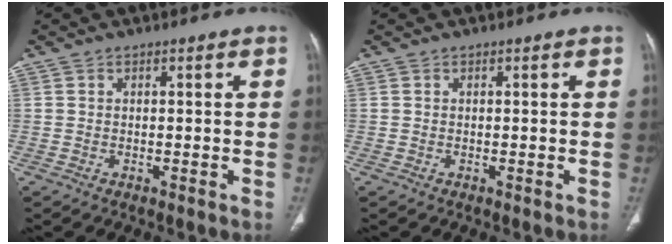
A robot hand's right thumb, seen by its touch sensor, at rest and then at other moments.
{"total": 0.0}